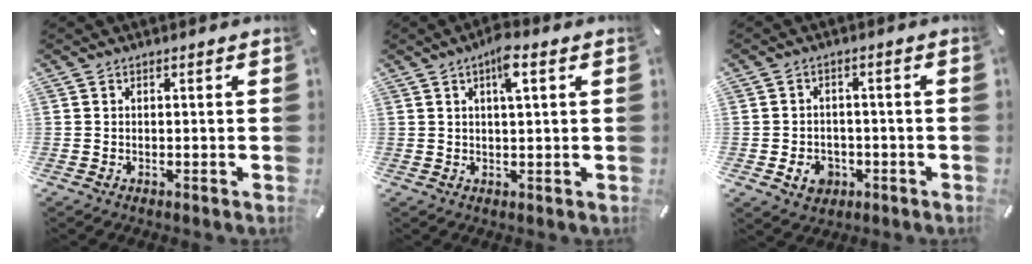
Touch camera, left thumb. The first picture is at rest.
{"total": 5.4, "force": [2.3, 1.2, 4.7], "torque": [-0.083, 0.000, 0.035]}
{"total": 5.8, "force": [-1.9, 4.8, 2.7], "torque": [-0.050, 0.005, -0.033]}